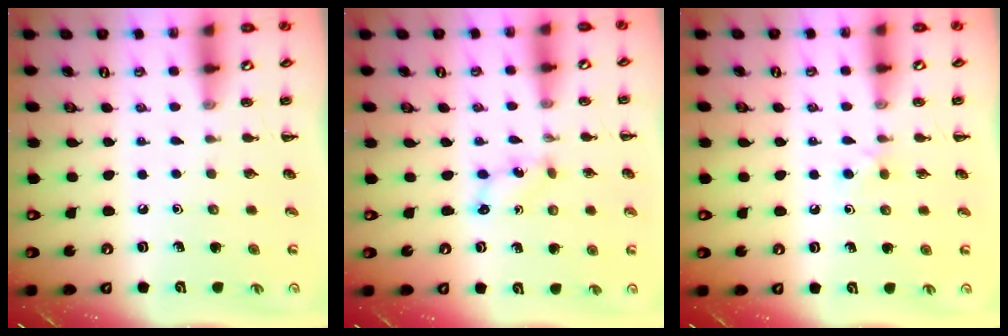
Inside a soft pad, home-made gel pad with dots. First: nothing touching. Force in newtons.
{"total": 2.0, "press": 2.0, "slide": 0.6}
{"total": 2.8, "press": 2.6, "slide": 1.1}